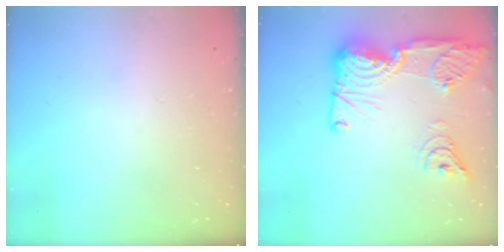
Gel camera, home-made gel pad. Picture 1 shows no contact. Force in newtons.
{"total": 27.4, "press": 26.4, "slide": 7.2}